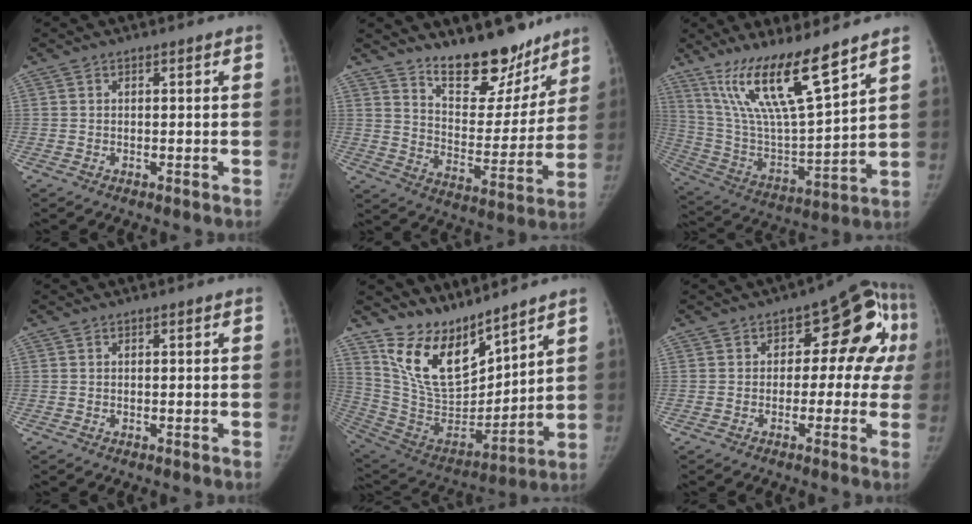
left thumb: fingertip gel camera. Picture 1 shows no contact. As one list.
[{"total": 17.2, "force": [13.6, 7.0, 7.7], "torque": [-0.052, -0.106, 0.214]}, {"total": 18.6, "force": [12.8, 2.9, 13.1], "torque": [-0.225, -0.069, 0.250]}, {"total": 0.0}, {"total": 15.9, "force": [12.8, 5.9, 7.3], "torque": [-0.091, -0.091, 0.262]}, {"total": 13.0, "force": [1.4, 8.1, 10.0], "torque": [-0.058, 0.033, 0.005]}]